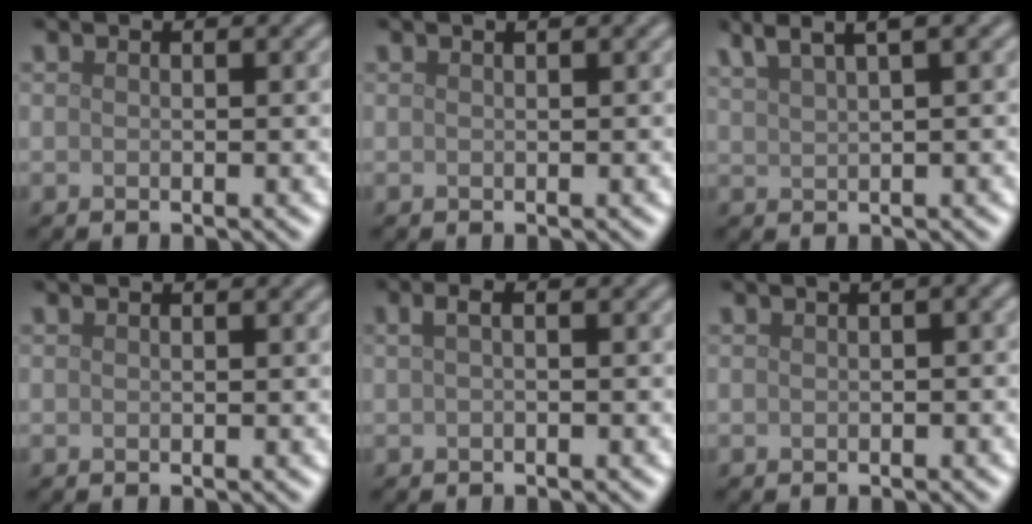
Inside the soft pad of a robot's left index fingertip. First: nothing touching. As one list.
[{"total": 0.9, "force": [0.5, 0.2, 0.7], "torque": [-0.010, 0.006, 0.006]}, {"total": 4.7, "force": [3.4, 0.9, 3.2], "torque": [-0.048, 0.018, 0.060]}, {"total": 0.0}, {"total": 1.5, "force": [0.3, 0.4, 1.4], "torque": [-0.027, 0.010, 0.002]}, {"total": 3.0, "force": [0.7, 1.1, 2.7], "torque": [-0.027, 0.011, 0.009]}]